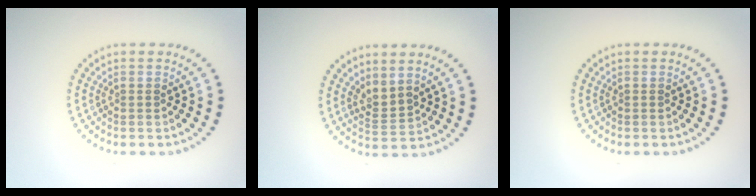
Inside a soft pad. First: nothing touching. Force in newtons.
{"total": 2.2, "press": 1.4, "slide": 1.6}
{"total": 0.0}